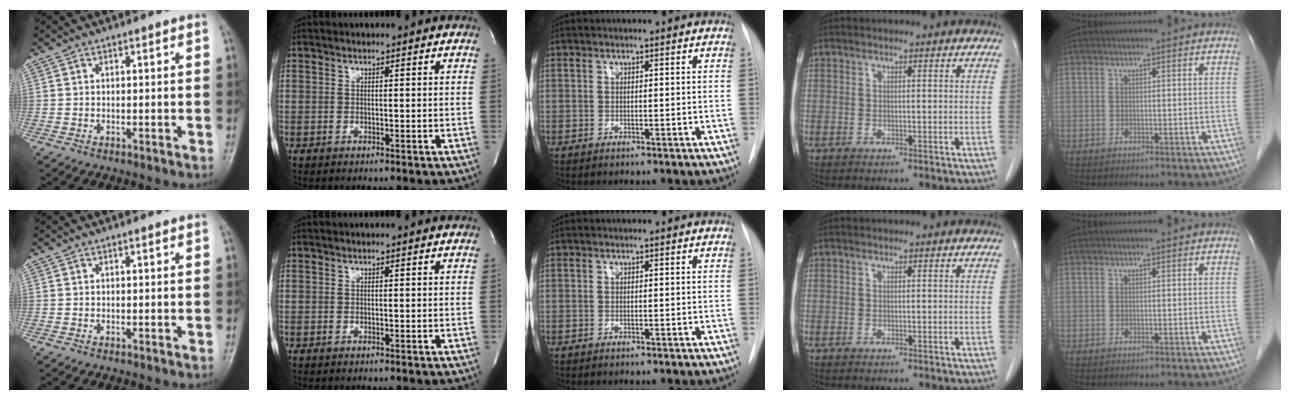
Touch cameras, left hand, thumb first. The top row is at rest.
{}